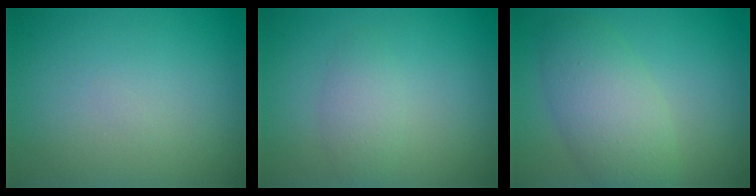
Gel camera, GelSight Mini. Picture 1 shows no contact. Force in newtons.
{"total": 1.8, "press": 1.8, "slide": 0.0}
{"total": 3.7, "press": 3.7, "slide": 0.3}